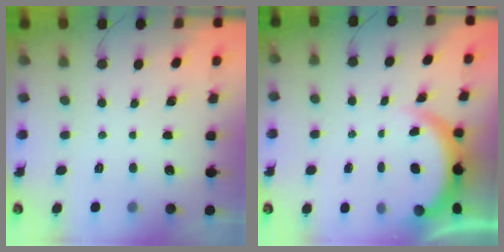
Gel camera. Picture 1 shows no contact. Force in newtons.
{"total": 3.9, "press": 3.9, "slide": 0.2}